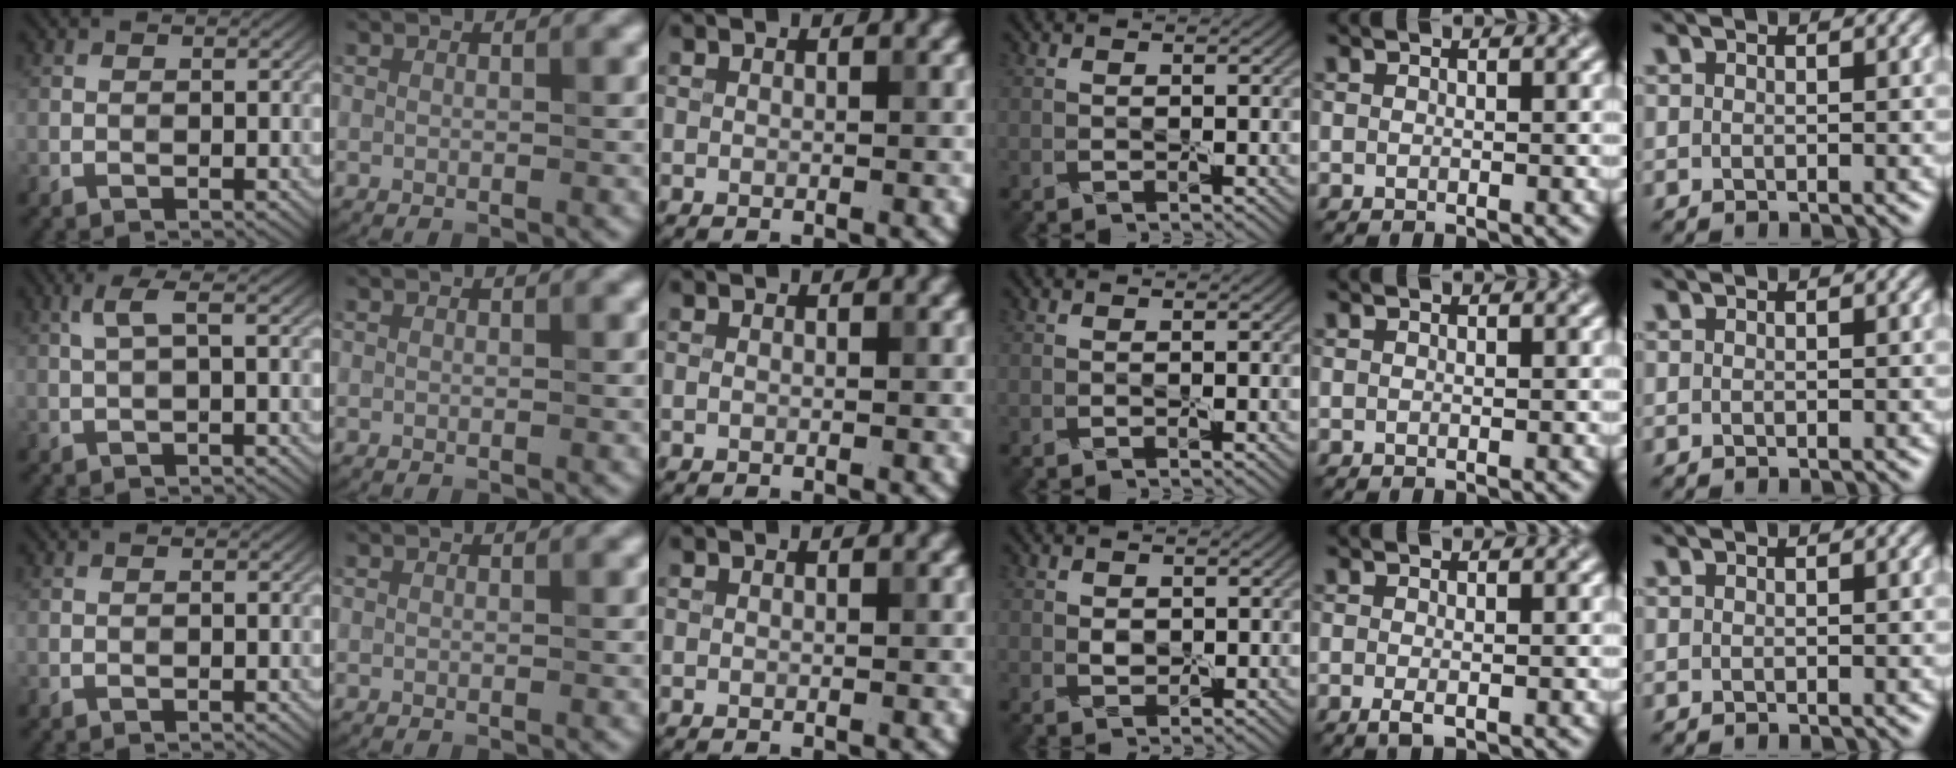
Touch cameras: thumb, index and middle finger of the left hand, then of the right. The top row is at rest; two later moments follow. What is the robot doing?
{"motion": "peel", "object": "small bumper sticker"}